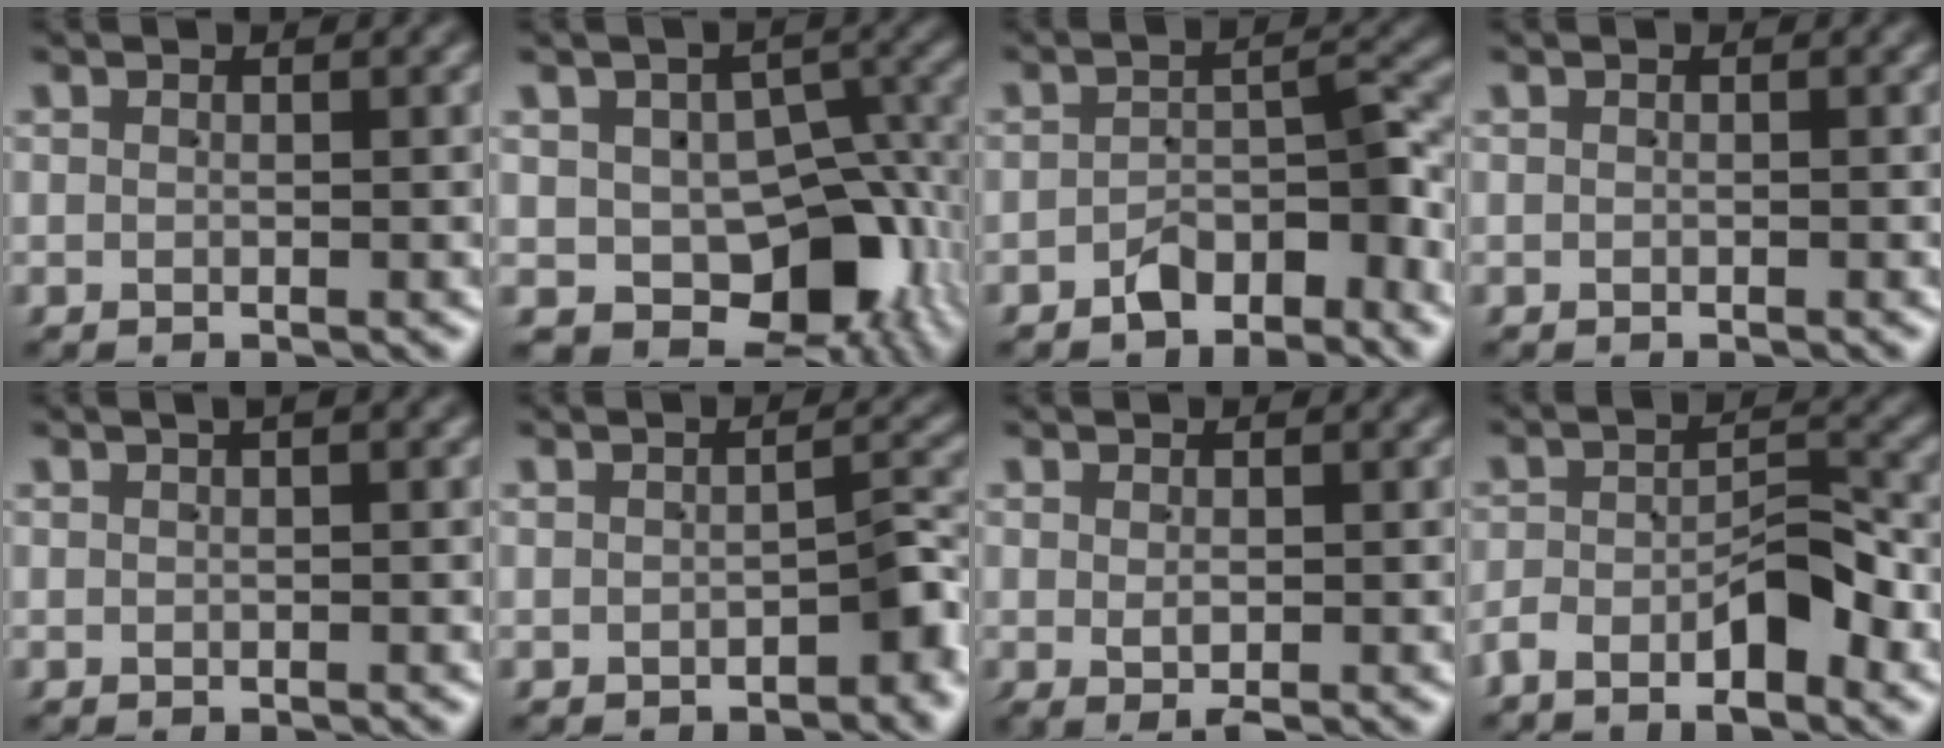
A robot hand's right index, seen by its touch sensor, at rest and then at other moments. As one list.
[{"total": 12.6, "force": [-3.9, 9.4, 7.4], "torque": [-0.123, -0.078, -0.027]}, {"total": 4.4, "force": [-3.6, 1.0, 2.3], "torque": [-0.025, 0.010, -0.061]}, {"total": 0.0}, {"total": 1.1, "force": [0.4, 0.3, 0.9], "torque": [-0.009, 0.012, 0.003]}, {"total": 2.6, "force": [-1.7, 0.9, 1.7], "torque": [-0.016, 0.002, -0.026]}, {"total": 1.6, "force": [-0.3, 0.4, 1.5], "torque": [-0.027, -0.007, 0.005]}, {"total": 4.1, "force": [-2.9, 1.6, 2.4], "torque": [-0.031, 0.003, -0.053]}]